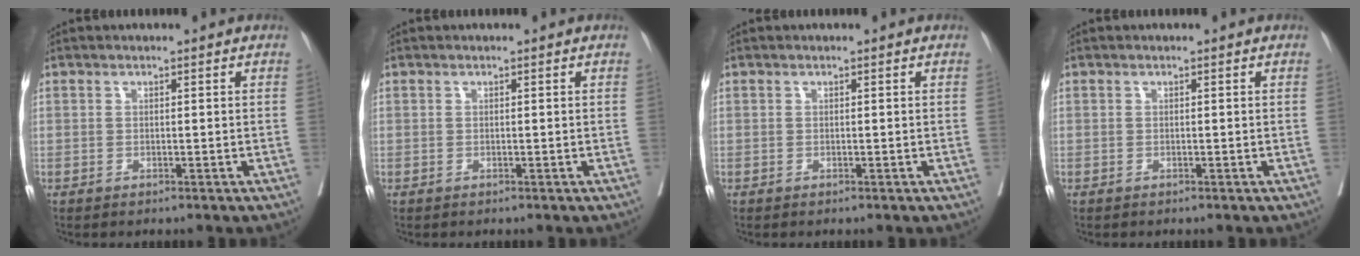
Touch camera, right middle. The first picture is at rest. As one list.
[{"total": 0.0}, {"total": 0.0}, {"total": 0.0}]